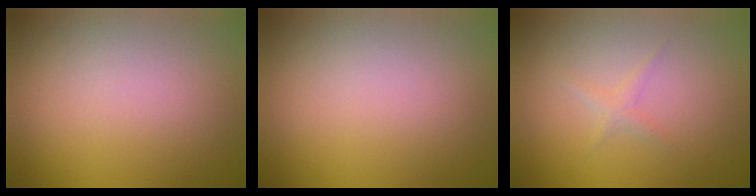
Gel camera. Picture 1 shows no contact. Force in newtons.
{"total": 0.0}
{"total": 0.9, "press": 0.9, "slide": 0.0}